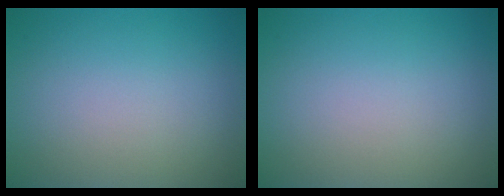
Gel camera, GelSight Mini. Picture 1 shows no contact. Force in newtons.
{"total": 0.0}